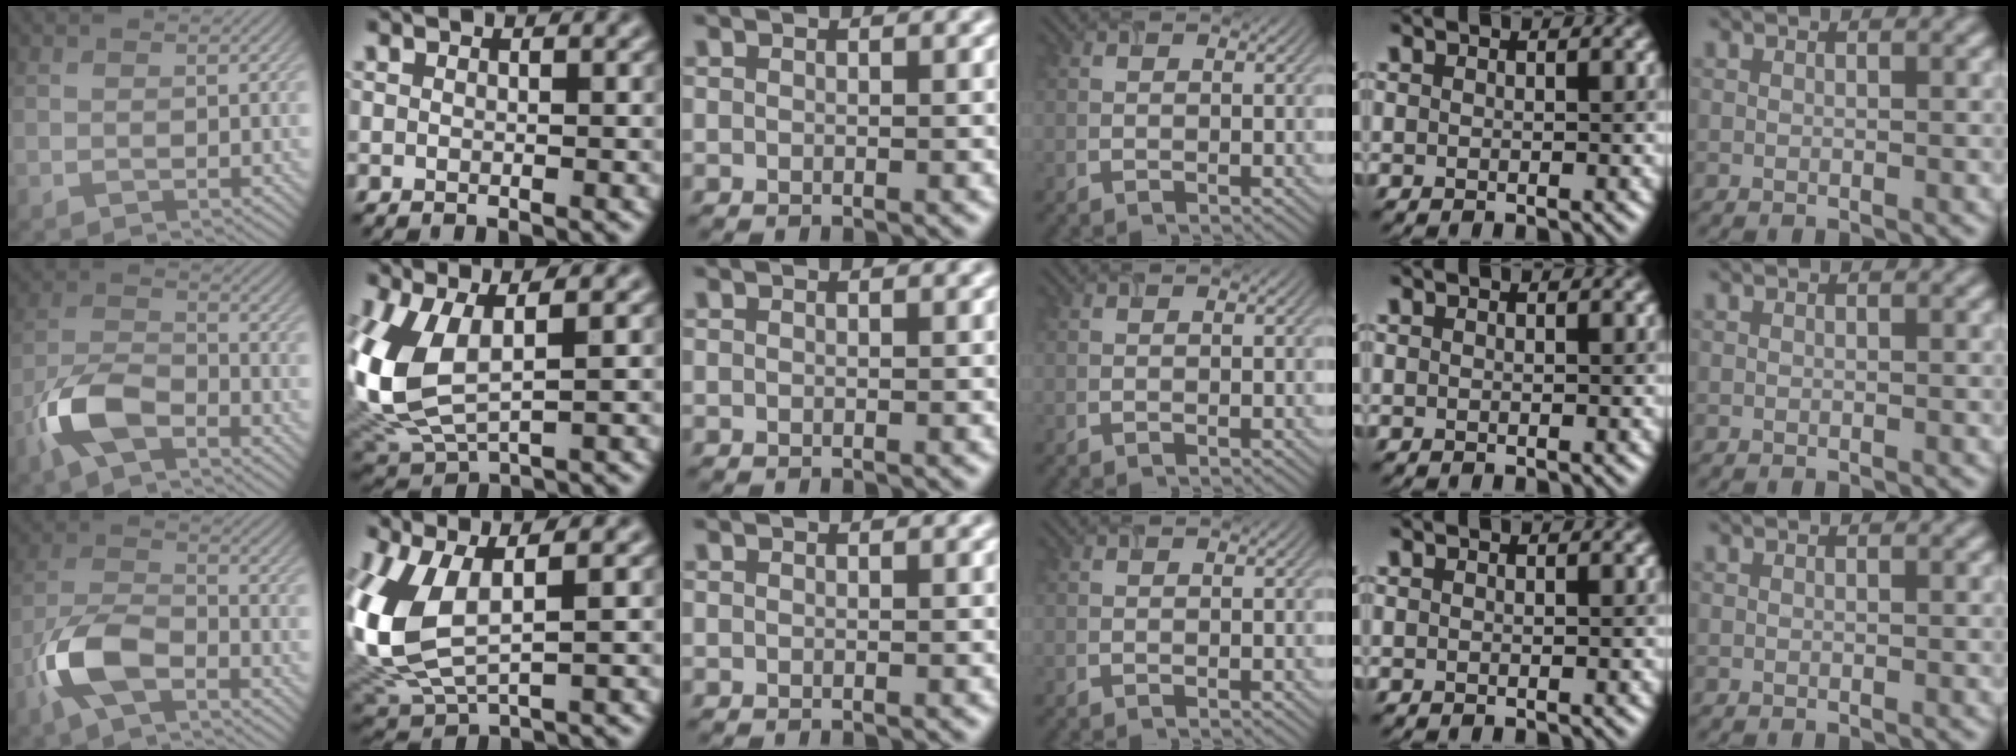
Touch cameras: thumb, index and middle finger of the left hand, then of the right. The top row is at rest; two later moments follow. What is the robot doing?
{"motion": "insert", "object": "airpods case & airpods"}